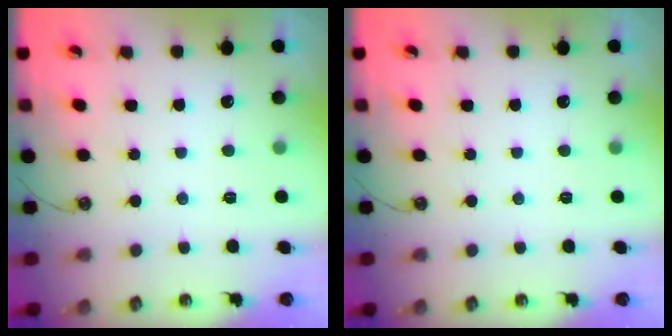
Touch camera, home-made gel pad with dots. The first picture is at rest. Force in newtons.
{"total": 0.0}